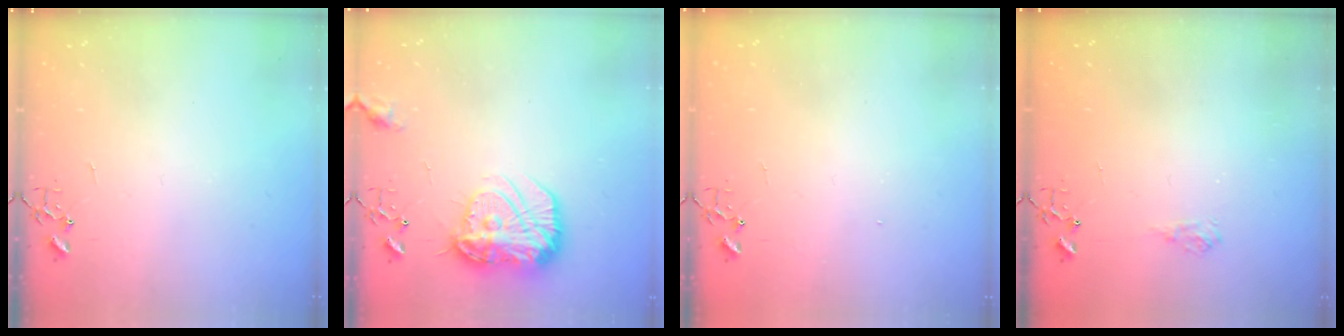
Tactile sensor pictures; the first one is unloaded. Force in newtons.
{"total": 17.1, "press": 17.0, "slide": 1.4}
{"total": 1.4, "press": 1.4, "slide": 0.3}
{"total": 4.7, "press": 4.7, "slide": 0.6}